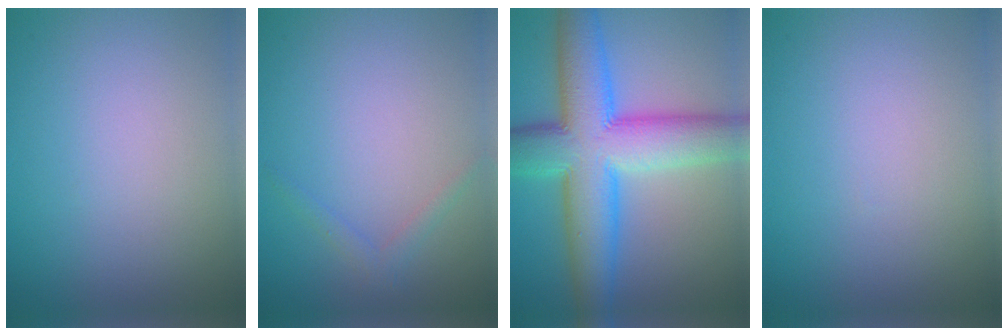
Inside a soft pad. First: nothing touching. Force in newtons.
{"total": 1.2, "press": 1.2, "slide": 0.1}
{"total": 11.8, "press": 11.8, "slide": 0.1}
{"total": 0.0}